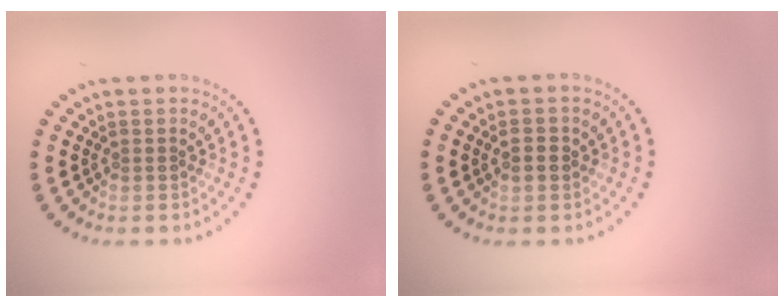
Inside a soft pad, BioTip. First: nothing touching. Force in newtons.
{"total": 1.4, "press": 1.4, "slide": 0.3}